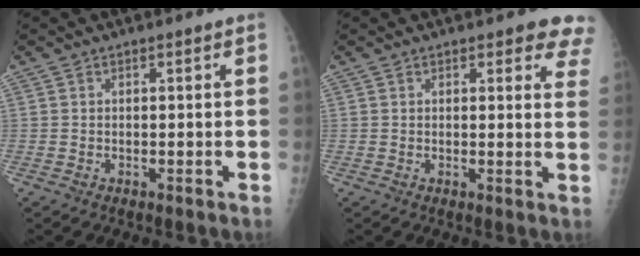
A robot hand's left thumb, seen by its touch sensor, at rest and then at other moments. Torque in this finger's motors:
{"motor_torque": [-0.10, 0.41, 0.11, -0.01, 0.01]}